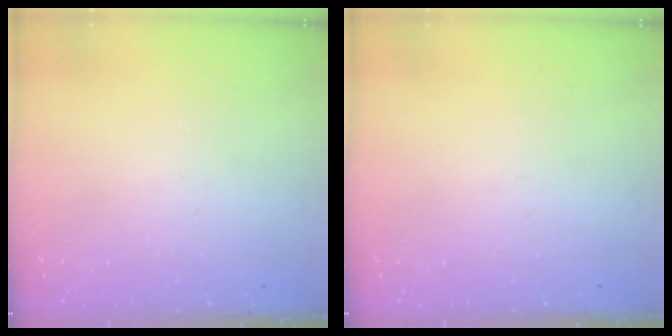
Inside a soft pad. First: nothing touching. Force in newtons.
{"total": 0.0}